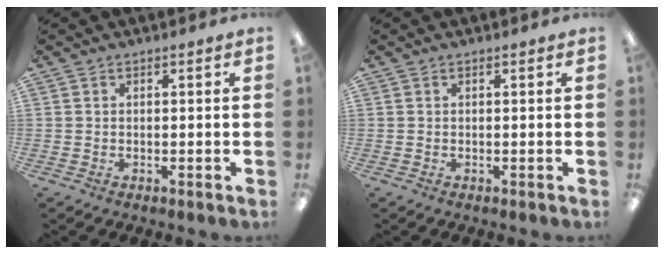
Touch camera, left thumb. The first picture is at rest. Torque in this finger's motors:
{"motor_torque": [0.00, 0.00, 0.03, -0.07, 0.00]}